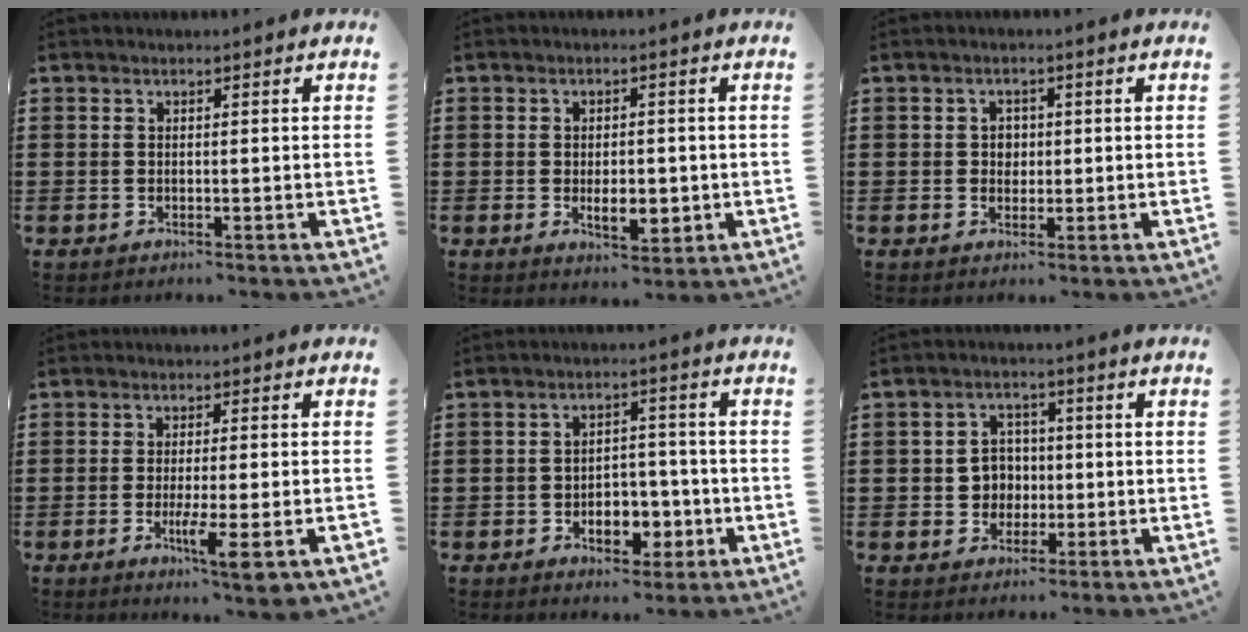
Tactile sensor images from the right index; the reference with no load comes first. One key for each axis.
{"total": 4.8, "fx": -0.8, "fy": 2.3, "fz": 4.1, "tx": -0.058, "ty": -0.001, "tz": -0.018}
{"total": 1.8, "fx": 0.1, "fy": 1.6, "fz": 0.9, "tx": -0.021, "ty": 0.008, "tz": 0.000}
{"total": 6.9, "fx": -2.7, "fy": 0.2, "fz": 6.3, "tx": -0.112, "ty": -0.020, "tz": -0.044}
{"total": 5.9, "fx": -2.4, "fy": 3.9, "fz": 3.8, "tx": -0.049, "ty": 0.007, "tz": -0.045}
{"total": 4.2, "fx": -0.4, "fy": 3.9, "fz": 1.6, "tx": -0.045, "ty": 0.009, "tz": -0.010}